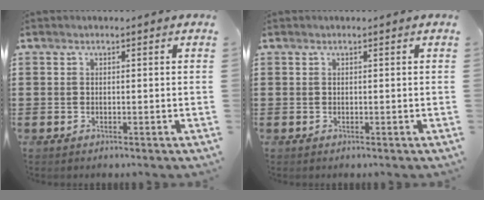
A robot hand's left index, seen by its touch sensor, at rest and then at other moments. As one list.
[{"total": 0.0}]